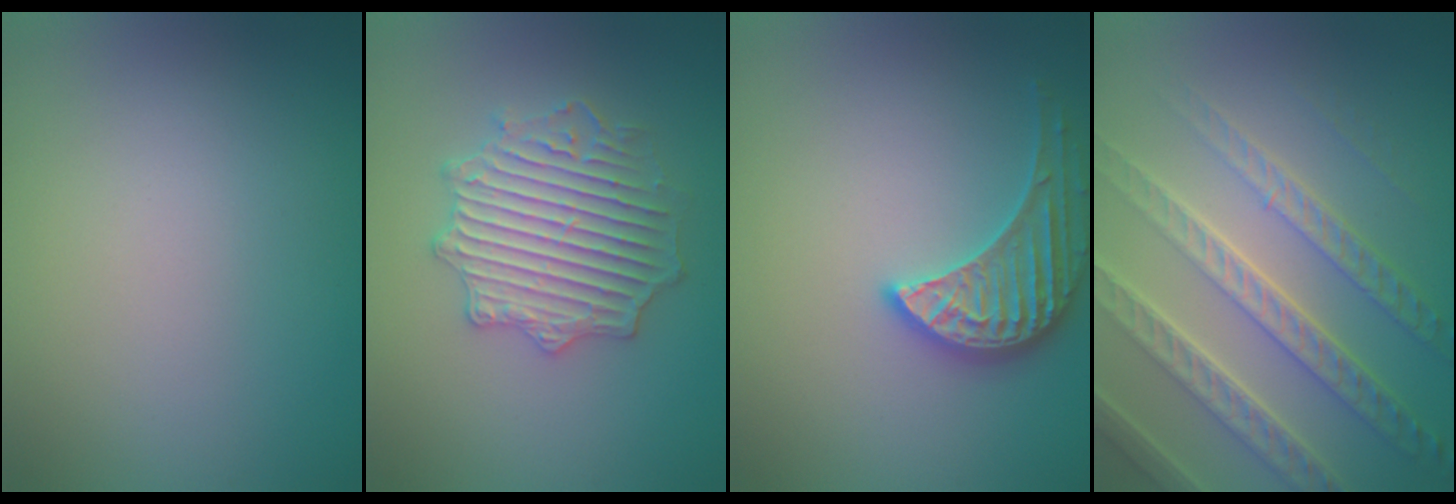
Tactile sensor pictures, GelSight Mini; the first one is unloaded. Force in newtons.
{"total": 4.4, "press": 4.4, "slide": 0.7}
{"total": 3.3, "press": 3.3, "slide": 0.4}
{"total": 7.9, "press": 5.3, "slide": 5.9}